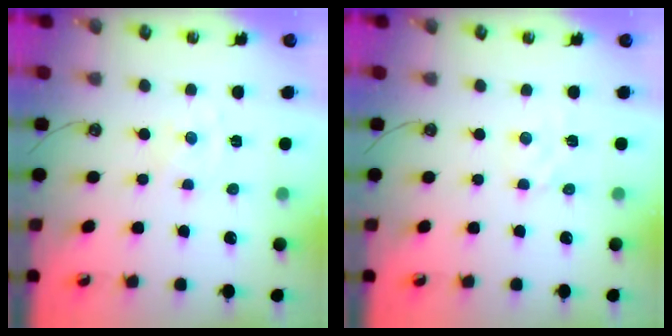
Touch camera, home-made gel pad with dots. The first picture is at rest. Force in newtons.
{"total": 2.5, "press": 2.5, "slide": 0.4}